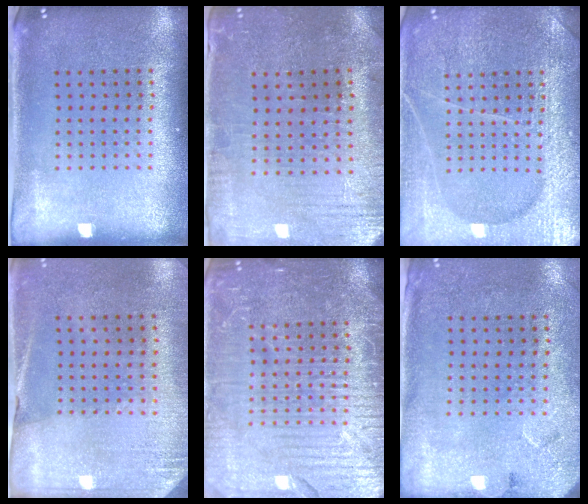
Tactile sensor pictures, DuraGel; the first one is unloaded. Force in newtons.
{"total": 0.6, "press": 0.5, "slide": 0.3}
{"total": 4.9, "press": 4.9, "slide": 0.5}
{"total": 2.7, "press": 2.4, "slide": 1.2}
{"total": 7.2, "press": 7.1, "slide": 0.9}
{"total": 2.7, "press": 2.2, "slide": 1.6}